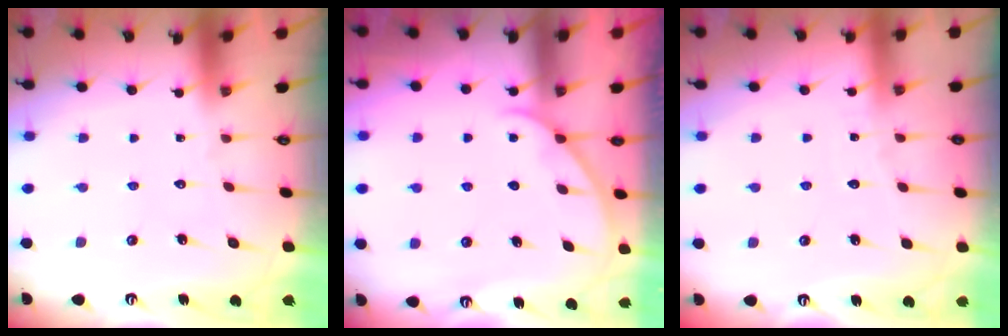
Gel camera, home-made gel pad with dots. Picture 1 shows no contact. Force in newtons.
{"total": 2.8, "press": 2.8, "slide": 0.4}
{"total": 2.6, "press": 2.6, "slide": 0.3}